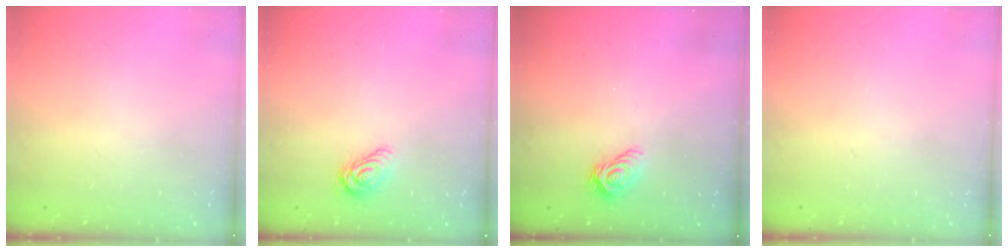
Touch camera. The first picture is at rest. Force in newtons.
{"total": 6.8, "press": 6.8, "slide": 0.1}
{"total": 7.4, "press": 7.4, "slide": 0.2}
{"total": 0.0}